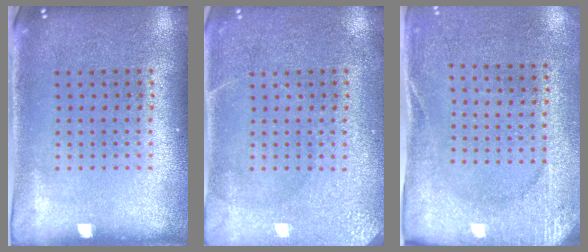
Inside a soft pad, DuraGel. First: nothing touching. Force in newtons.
{"total": 3.6, "press": 3.6, "slide": 0.4}
{"total": 2.6, "press": 2.4, "slide": 1.0}